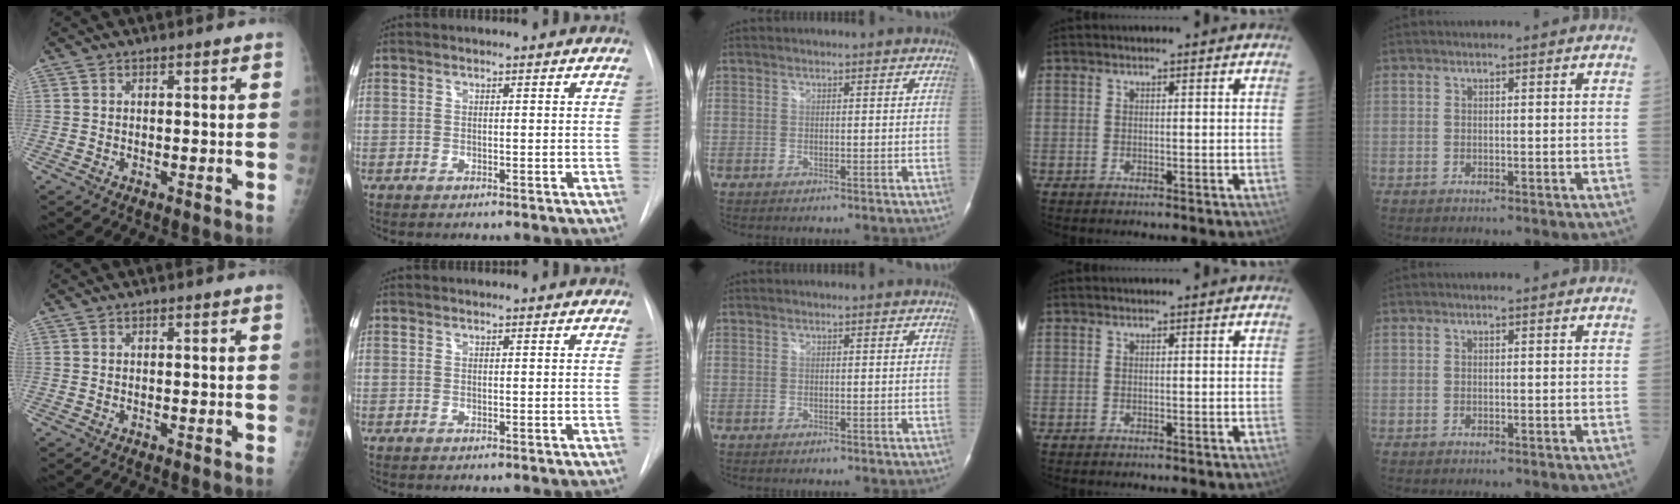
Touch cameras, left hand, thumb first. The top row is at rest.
{}